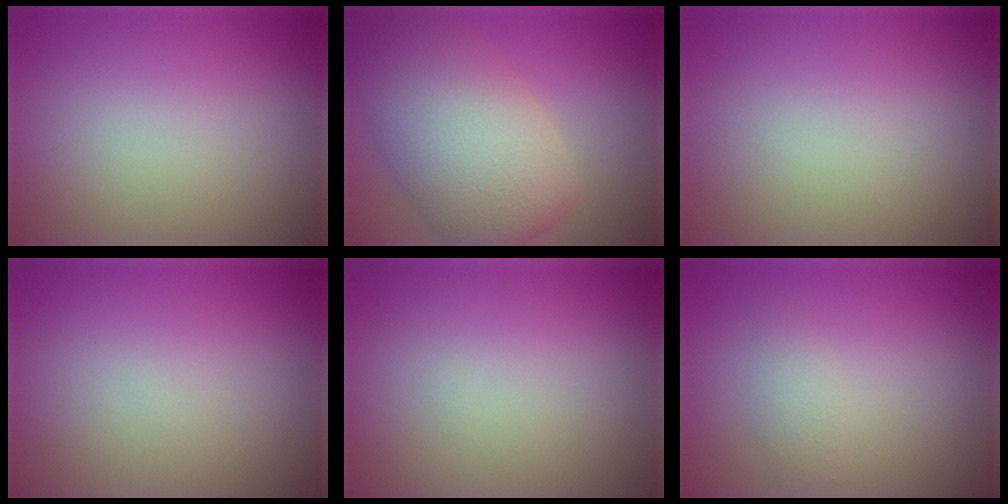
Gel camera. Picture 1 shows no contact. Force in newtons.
{"total": 10.8, "press": 10.8, "slide": 0.3}
{"total": 0.0}
{"total": 0.0}
{"total": 0.0}
{"total": 1.6, "press": 1.6, "slide": 0.1}